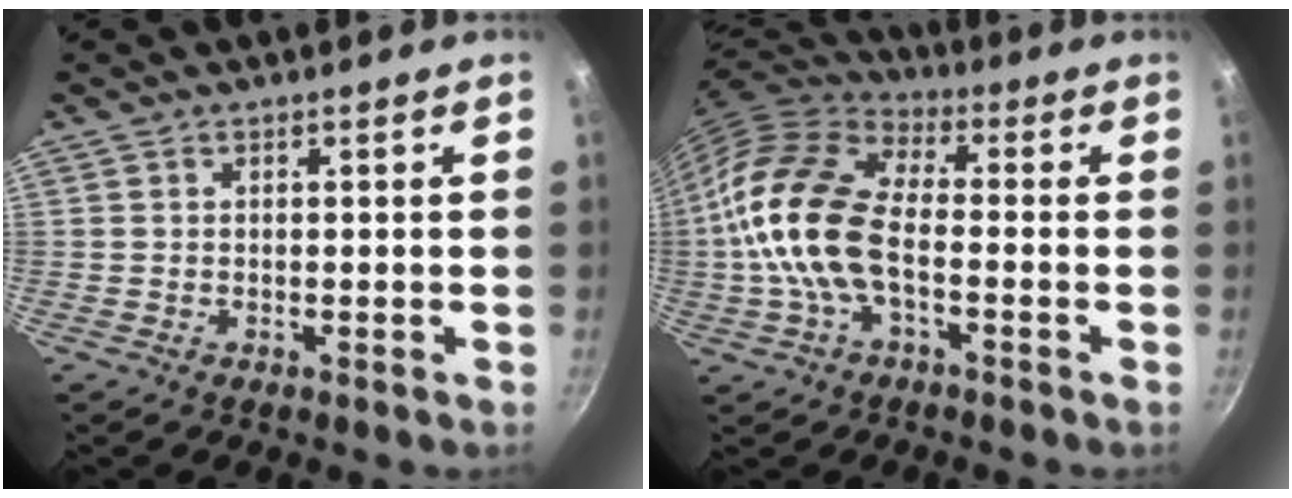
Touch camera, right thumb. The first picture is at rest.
{"total": 16.5, "force": [-2.3, 9.0, 13.6], "torque": [-0.256, 0.033, -0.061]}